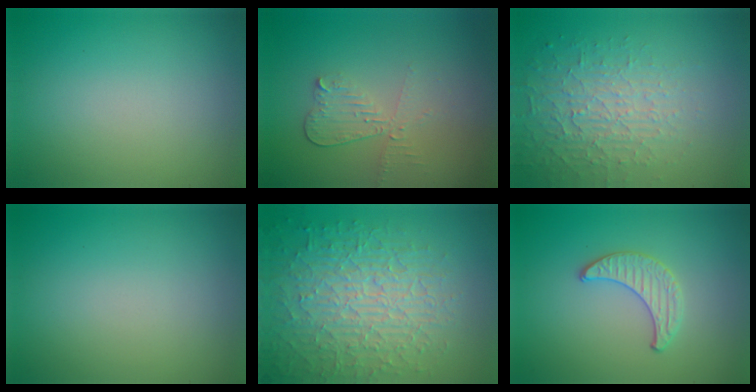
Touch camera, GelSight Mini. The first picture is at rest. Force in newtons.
{"total": 2.3, "press": 2.1, "slide": 0.8}
{"total": 3.7, "press": 3.3, "slide": 1.6}
{"total": 0.0}
{"total": 9.0, "press": 6.2, "slide": 6.5}
{"total": 1.5, "press": 1.5, "slide": 0.1}